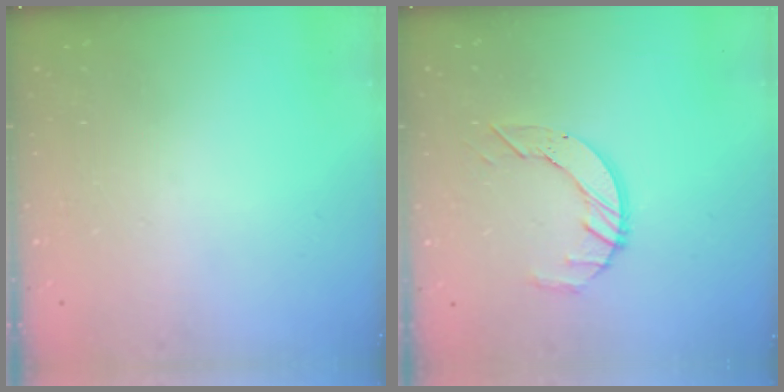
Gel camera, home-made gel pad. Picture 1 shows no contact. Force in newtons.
{"total": 7.3, "press": 7.2, "slide": 0.7}